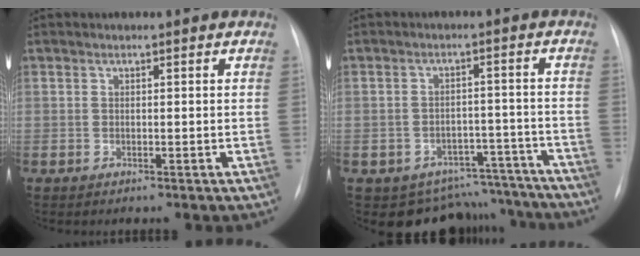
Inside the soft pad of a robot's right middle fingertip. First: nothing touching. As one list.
[{"total": 11.1, "force": [-9.7, 5.3, 0.2], "torque": [0.019, 0.047, -0.112]}]